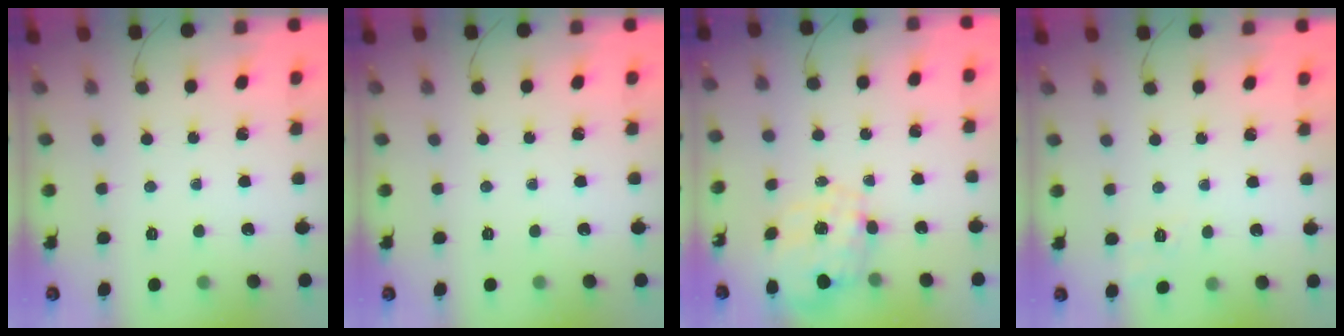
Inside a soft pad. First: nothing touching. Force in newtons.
{"total": 0.0}
{"total": 2.3, "press": 2.0, "slide": 1.2}
{"total": 5.8, "press": 5.5, "slide": 1.9}